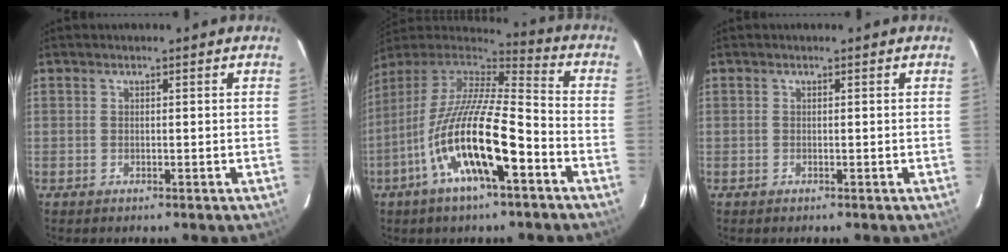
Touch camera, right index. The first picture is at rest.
{"total": 19.8, "force": [-8.3, 4.8, 17.3], "torque": [-0.315, -0.030, -0.161]}
{"total": 0.0}